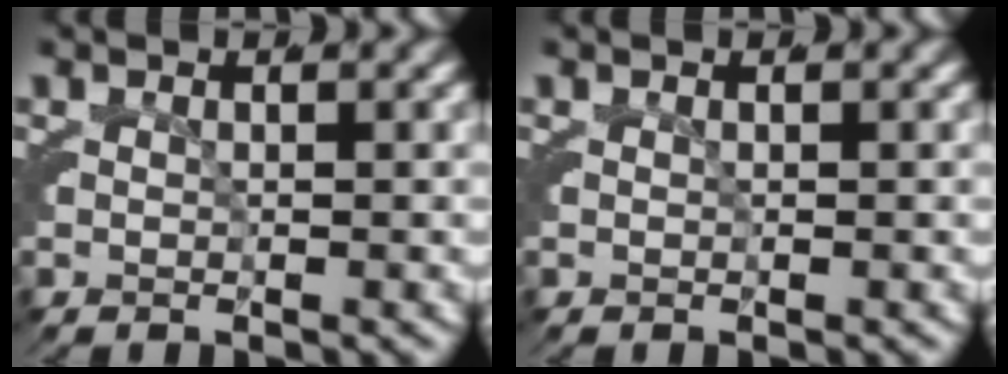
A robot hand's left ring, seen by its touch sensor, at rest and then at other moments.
{"total": 0.0}